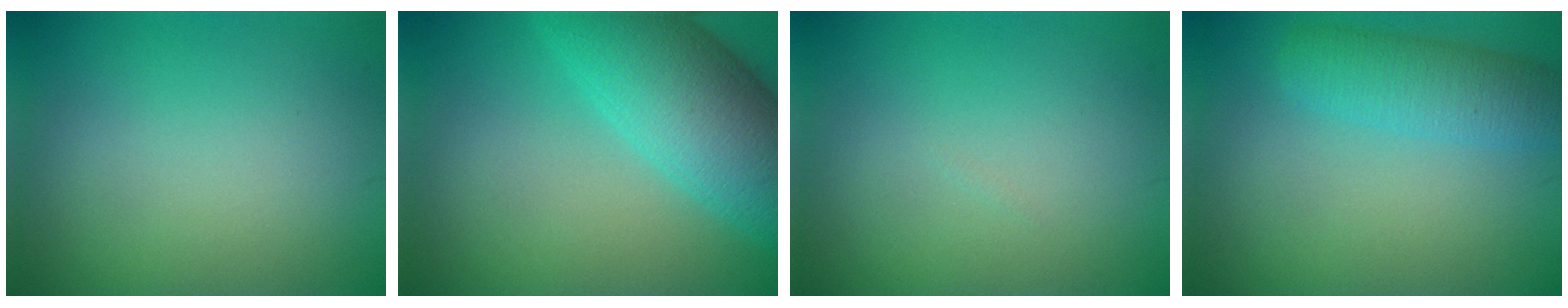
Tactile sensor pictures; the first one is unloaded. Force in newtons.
{"total": 8.8, "press": 8.8, "slide": 0.3}
{"total": 0.0}
{"total": 4.0, "press": 4.0, "slide": 0.1}